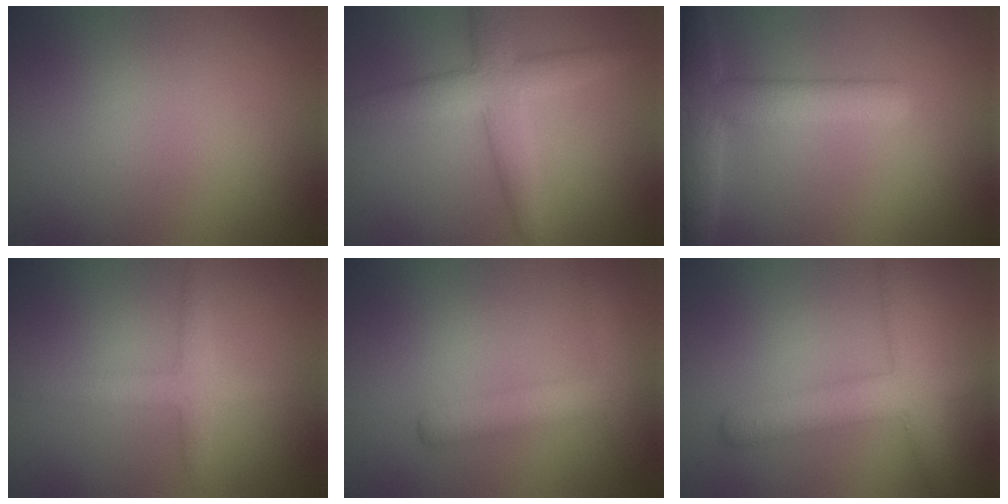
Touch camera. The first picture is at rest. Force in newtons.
{"total": 4.8, "press": 4.8, "slide": 0.1}
{"total": 5.5, "press": 5.5, "slide": 0.3}
{"total": 2.7, "press": 2.7, "slide": 0.2}
{"total": 3.3, "press": 3.3, "slide": 0.1}
{"total": 4.3, "press": 4.3, "slide": 0.2}